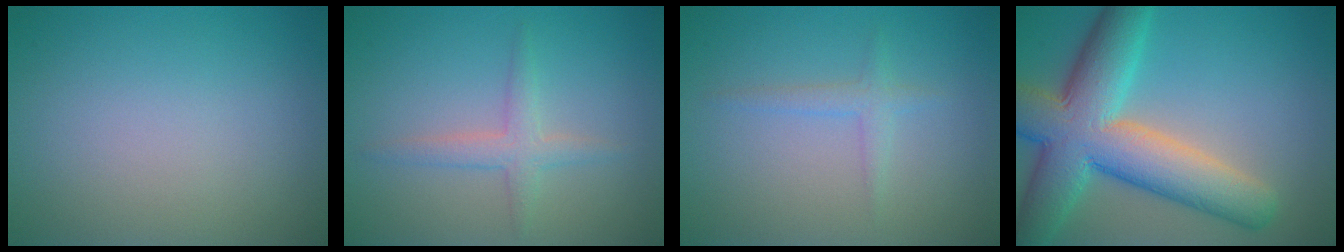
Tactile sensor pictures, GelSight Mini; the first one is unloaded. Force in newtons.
{"total": 2.2, "press": 2.2, "slide": 0.1}
{"total": 1.4, "press": 1.4, "slide": 0.0}
{"total": 11.1, "press": 11.0, "slide": 0.4}